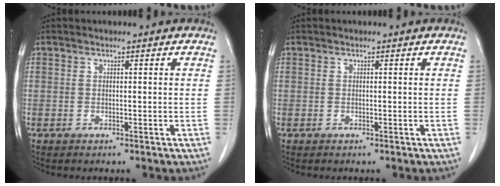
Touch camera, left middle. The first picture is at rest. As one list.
[{"total": 0.0}]